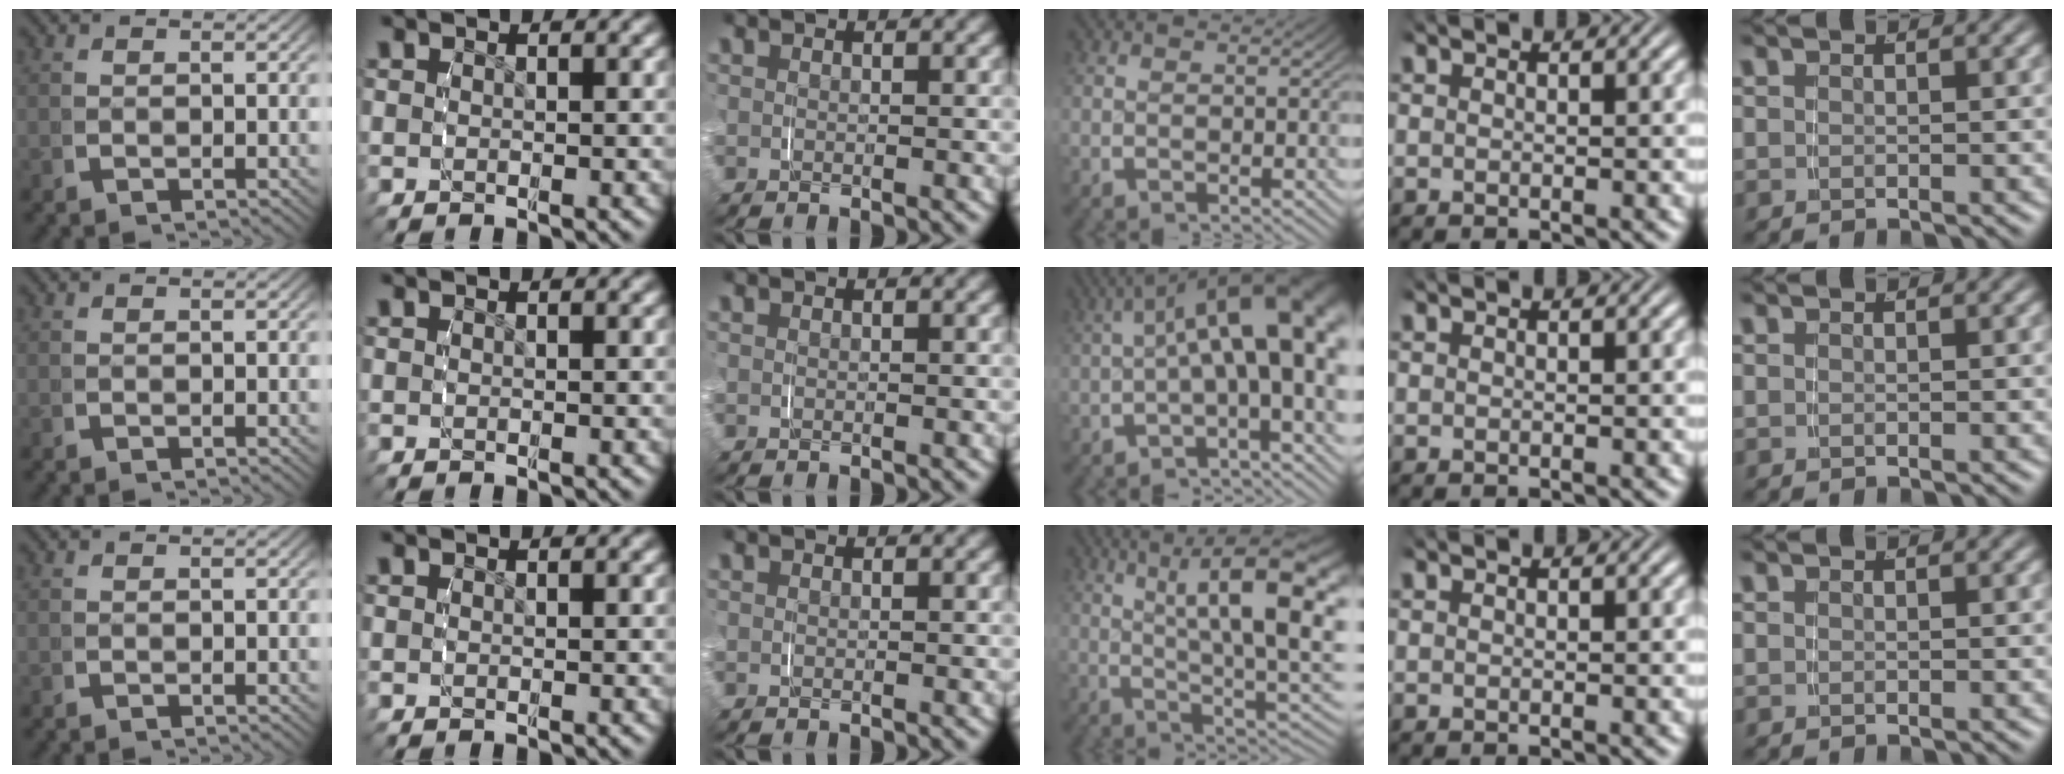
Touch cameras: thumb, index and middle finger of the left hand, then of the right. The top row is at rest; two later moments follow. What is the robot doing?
{"motion": "grasp_and_lifting", "object": "measuring cup"}